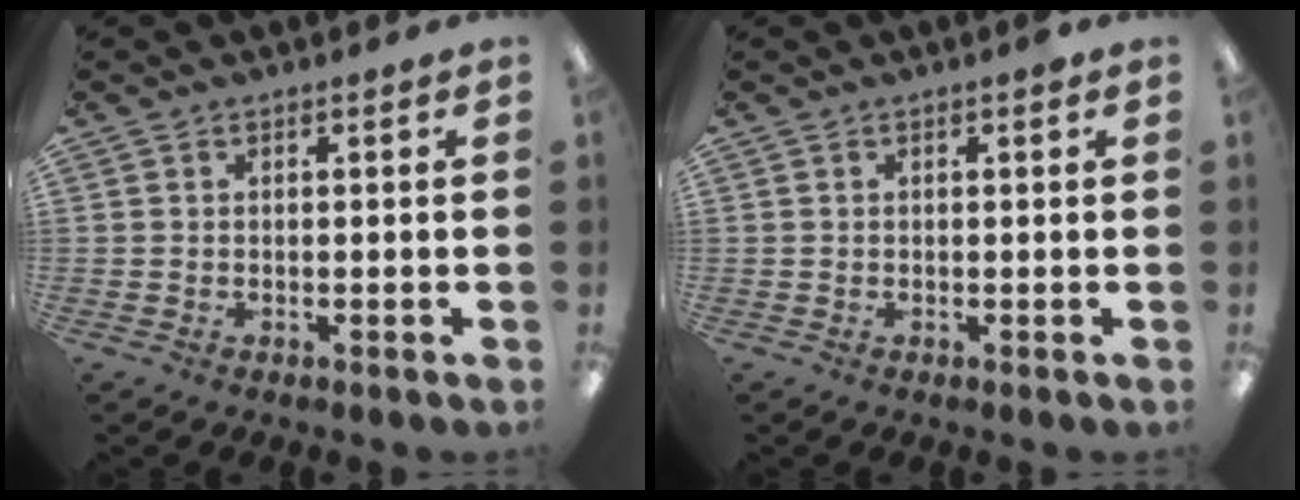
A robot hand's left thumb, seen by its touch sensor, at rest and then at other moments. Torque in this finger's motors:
{"motor_torque": [0.15, -0.02, 0.07, -0.06, -0.01]}